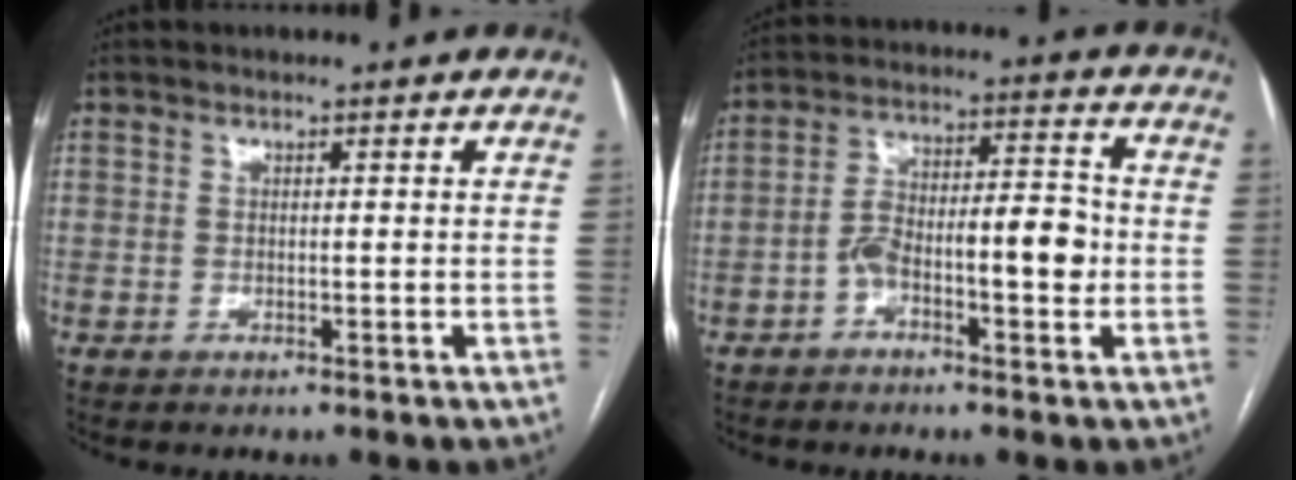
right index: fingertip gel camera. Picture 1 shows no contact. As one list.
[{"total": 8.9, "force": [-2.5, 2.8, 8.1], "torque": [-0.137, 0.037, -0.039]}]